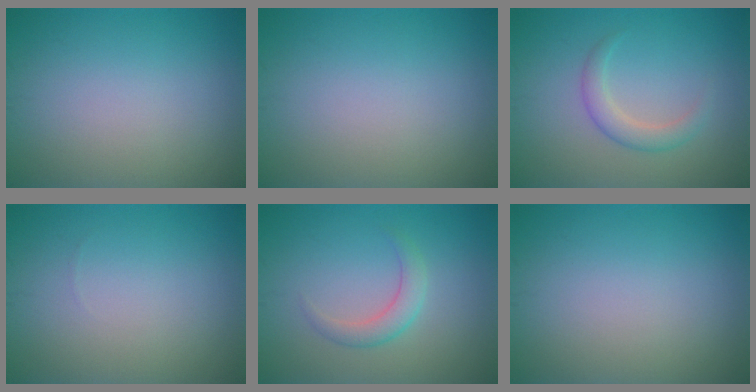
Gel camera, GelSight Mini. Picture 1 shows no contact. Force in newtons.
{"total": 0.0}
{"total": 2.3, "press": 2.3, "slide": 0.2}
{"total": 0.0}
{"total": 2.2, "press": 2.2, "slide": 0.0}
{"total": 0.0}